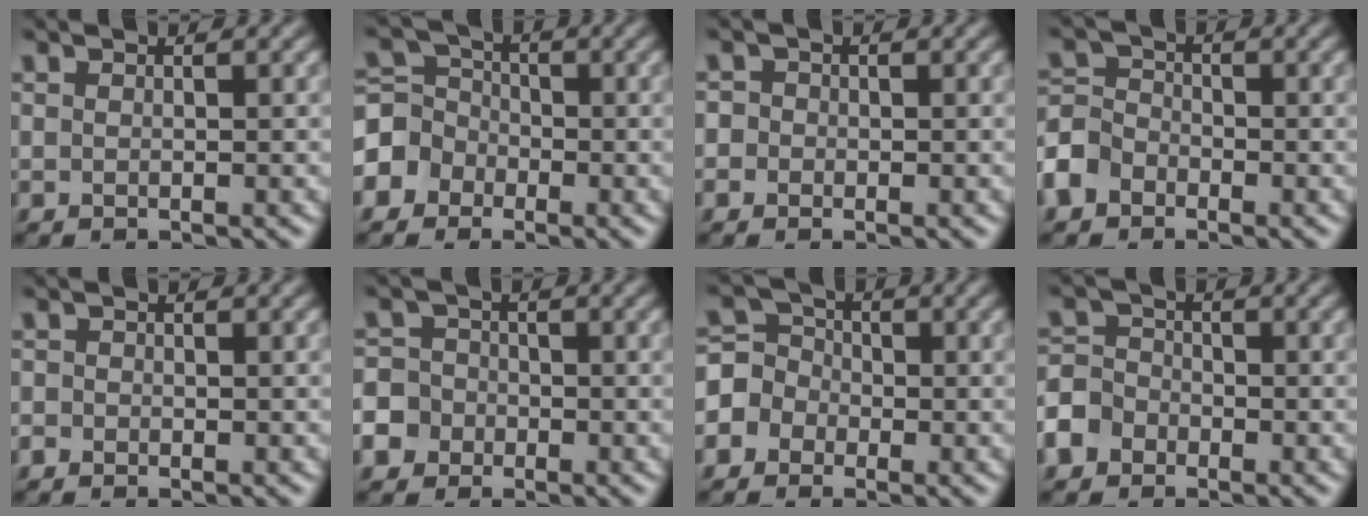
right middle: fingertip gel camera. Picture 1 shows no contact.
{"total": 4.4, "force": [-1.9, 3.9, 0.9], "torque": [0.001, 0.014, -0.054]}
{"total": 1.6, "force": [0.1, 1.5, 0.5], "torque": [0.010, 0.006, -0.016]}
{"total": 3.7, "force": [-2.1, 2.8, 1.3], "torque": [-0.034, 0.006, -0.054]}
{"total": 0.7, "force": [-0.4, 0.5, 0.0], "torque": [0.004, -0.003, -0.008]}
{"total": 6.5, "force": [-3.2, 5.5, 1.4], "torque": [-0.031, -0.010, -0.080]}
{"total": 4.0, "force": [-1.4, 3.6, 0.8], "torque": [0.006, 0.015, -0.043]}
{"total": 4.1, "force": [-2.2, 3.2, 1.2], "torque": [-0.013, -0.003, -0.053]}